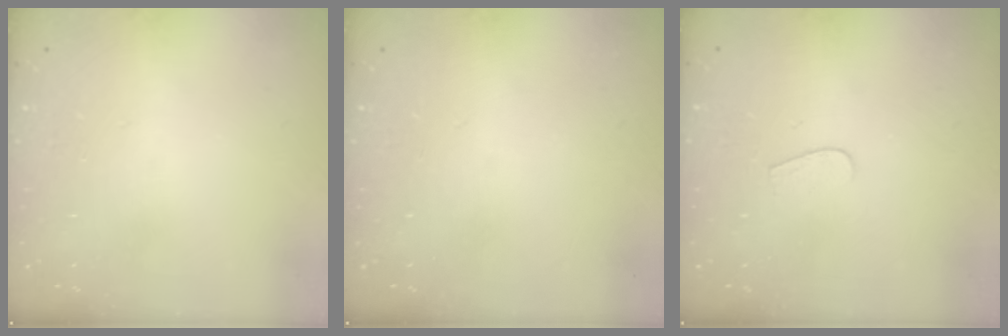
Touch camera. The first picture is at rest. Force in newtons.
{"total": 0.0}
{"total": 3.3, "press": 3.3, "slide": 0.2}